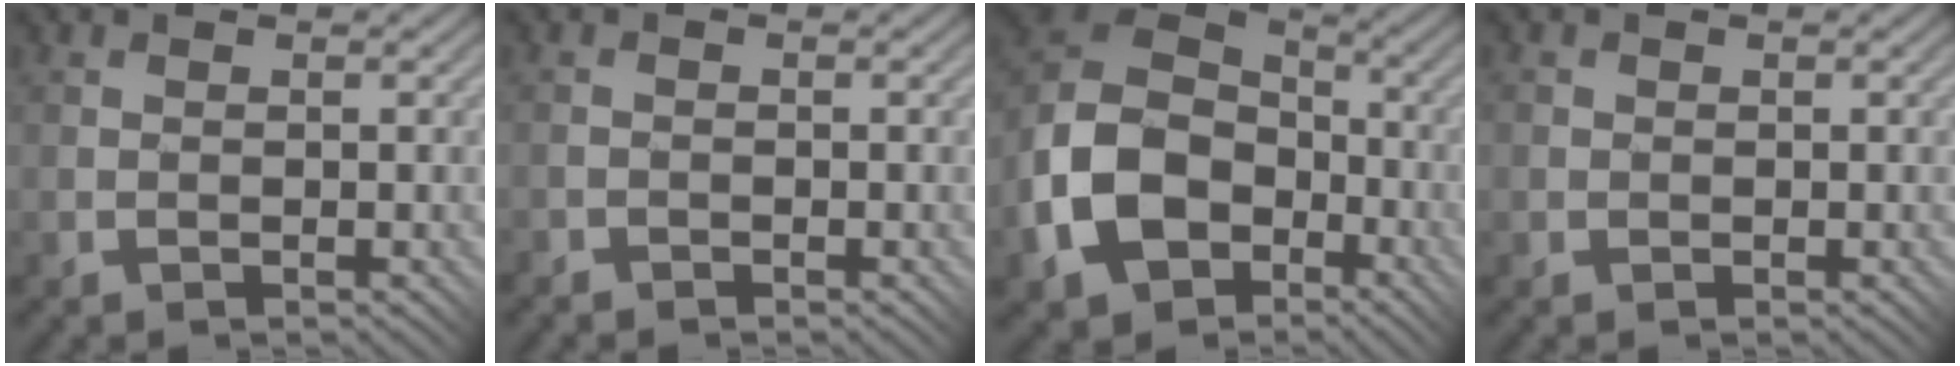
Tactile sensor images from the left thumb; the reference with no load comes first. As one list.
[{"total": 0.8, "force": [-0.7, 0.0, -0.4], "torque": [0.008, 0.003, -0.015]}, {"total": 13.5, "force": [-4.5, 10.0, 8.0], "torque": [-0.200, -0.026, -0.092]}, {"total": 1.3, "force": [0.2, 1.3, -0.1], "torque": [0.003, 0.002, -0.002]}]